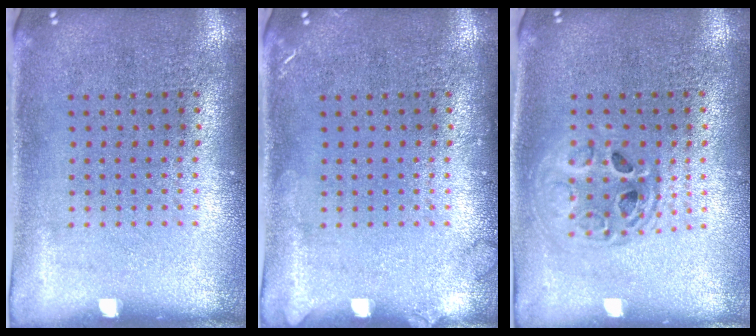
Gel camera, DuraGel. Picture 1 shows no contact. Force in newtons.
{"total": 0.8, "press": 0.8, "slide": 0.1}
{"total": 1.4, "press": 1.2, "slide": 0.7}